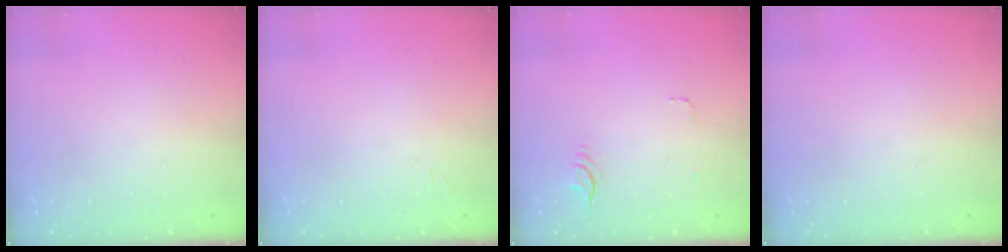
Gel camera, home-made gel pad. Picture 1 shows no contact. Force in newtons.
{"total": 4.5, "press": 4.4, "slide": 0.9}
{"total": 3.8, "press": 3.4, "slide": 1.6}
{"total": 0.0}